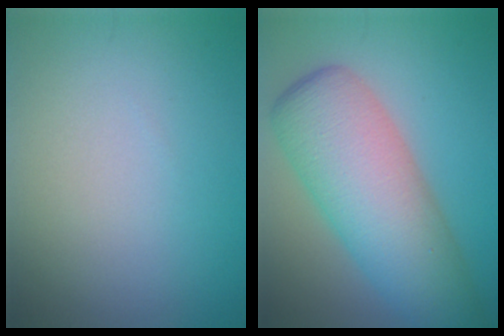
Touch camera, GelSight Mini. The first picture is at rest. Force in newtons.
{"total": 9.4, "press": 9.4, "slide": 0.3}